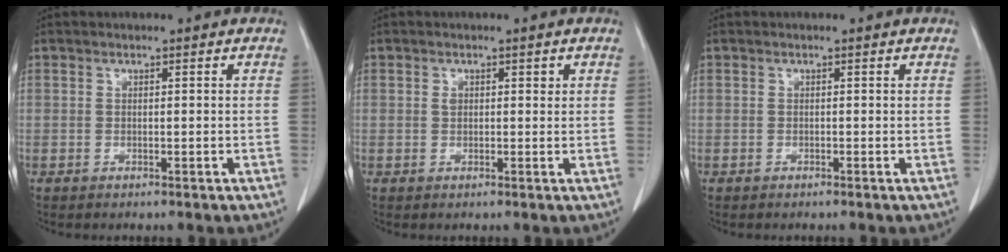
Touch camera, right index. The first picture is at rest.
{"total": 1.3, "force": [0.6, 0.9, 0.7], "torque": [-0.010, 0.006, 0.011]}
{"total": 0.0}